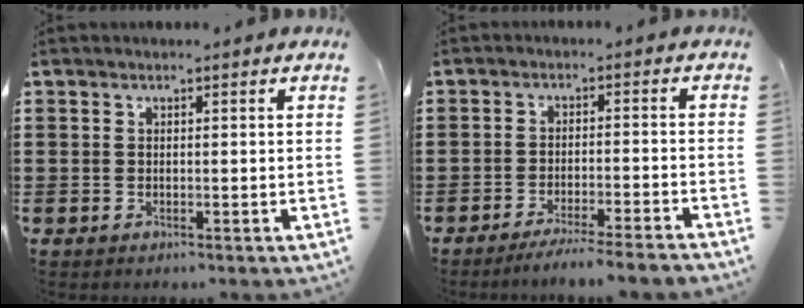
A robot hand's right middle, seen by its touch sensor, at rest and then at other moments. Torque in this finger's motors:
{"motor_torque": [2.14, 0.00, 0.25, 0.05]}